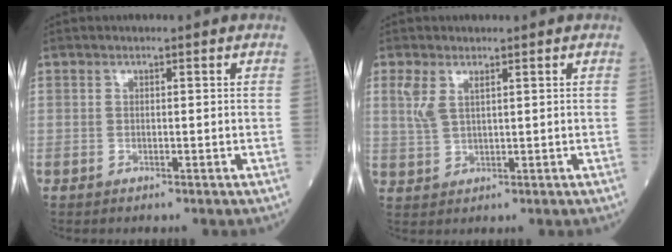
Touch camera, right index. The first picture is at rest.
{"total": 3.1, "force": [1.6, 1.1, 2.4], "torque": [-0.066, 0.013, 0.045]}